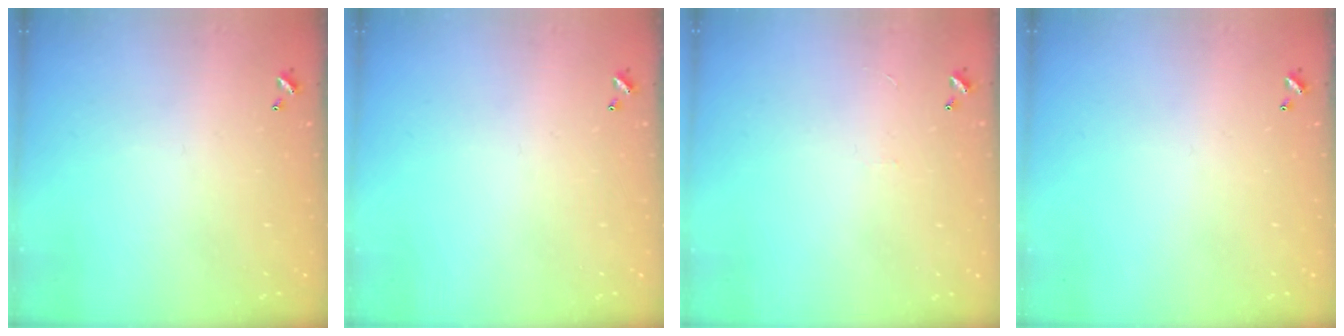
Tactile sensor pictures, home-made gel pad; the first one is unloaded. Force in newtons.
{"total": 0.0}
{"total": 1.3, "press": 1.3, "slide": 0.4}
{"total": 0.0}